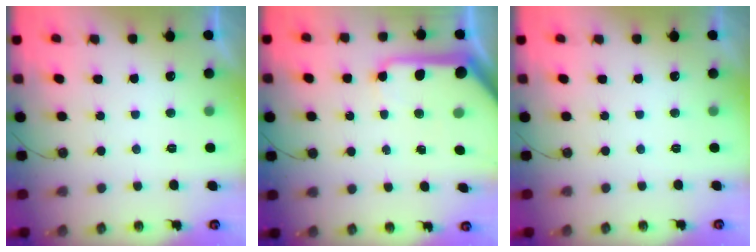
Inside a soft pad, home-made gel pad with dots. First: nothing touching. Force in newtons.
{"total": 13.4, "press": 13.3, "slide": 1.7}
{"total": 0.0}